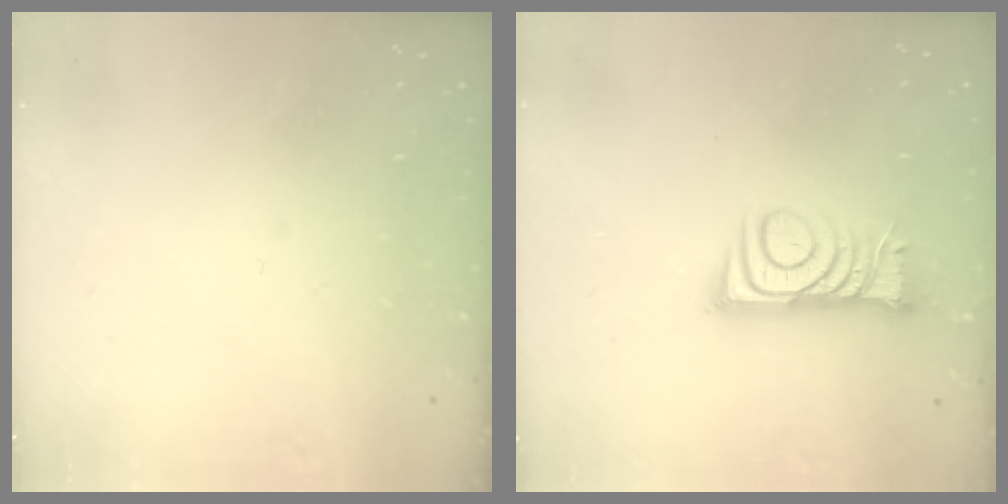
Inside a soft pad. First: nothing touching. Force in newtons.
{"total": 9.2, "press": 9.2, "slide": 0.3}